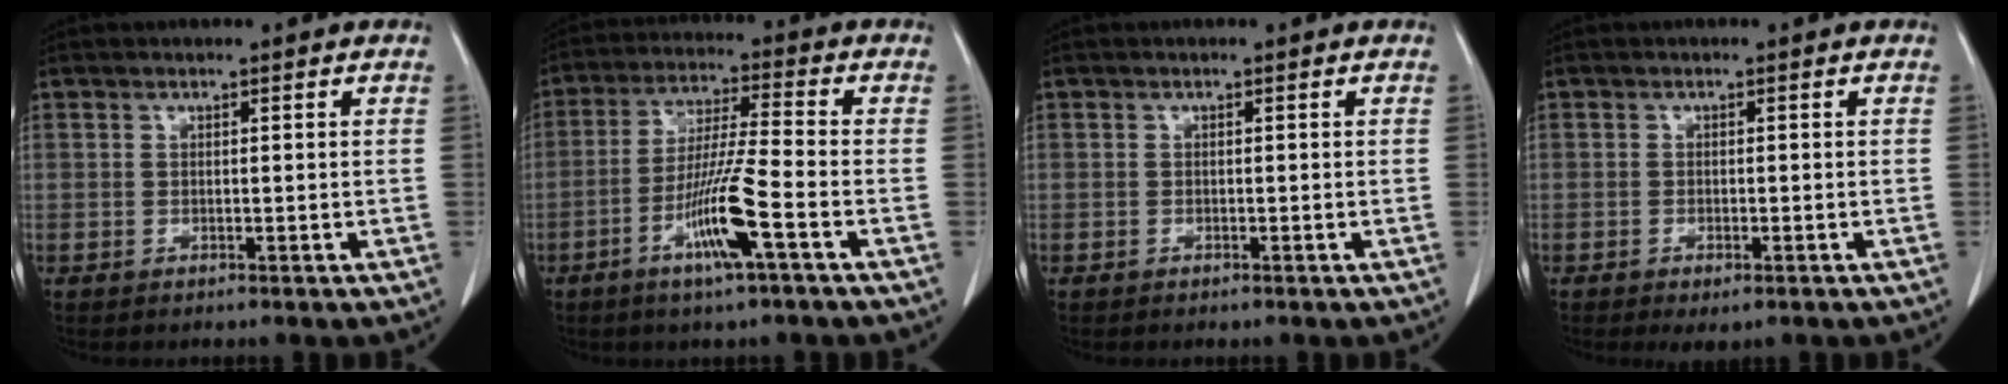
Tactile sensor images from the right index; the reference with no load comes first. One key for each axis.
{"total": 10.2, "fx": -4.4, "fy": -0.4, "fz": 9.1, "tx": -0.178, "ty": -0.011, "tz": -0.085}
{"total": 0.0}
{"total": 2.3, "fx": -1.4, "fy": 0.9, "fz": 1.7, "tx": -0.024, "ty": -0.004, "tz": -0.014}